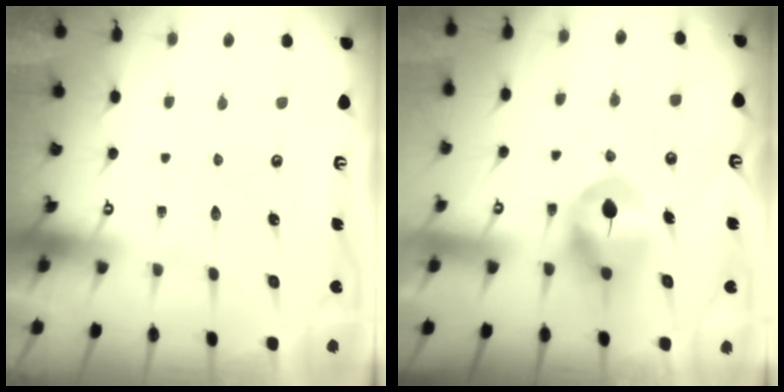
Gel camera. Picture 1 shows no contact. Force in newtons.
{"total": 8.4, "press": 8.3, "slide": 1.2}